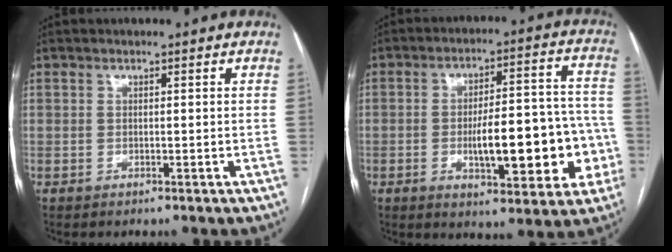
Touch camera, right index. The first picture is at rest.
{"total": 16.0, "force": [-3.8, 5.1, 14.7], "torque": [-0.197, 0.032, -0.043]}